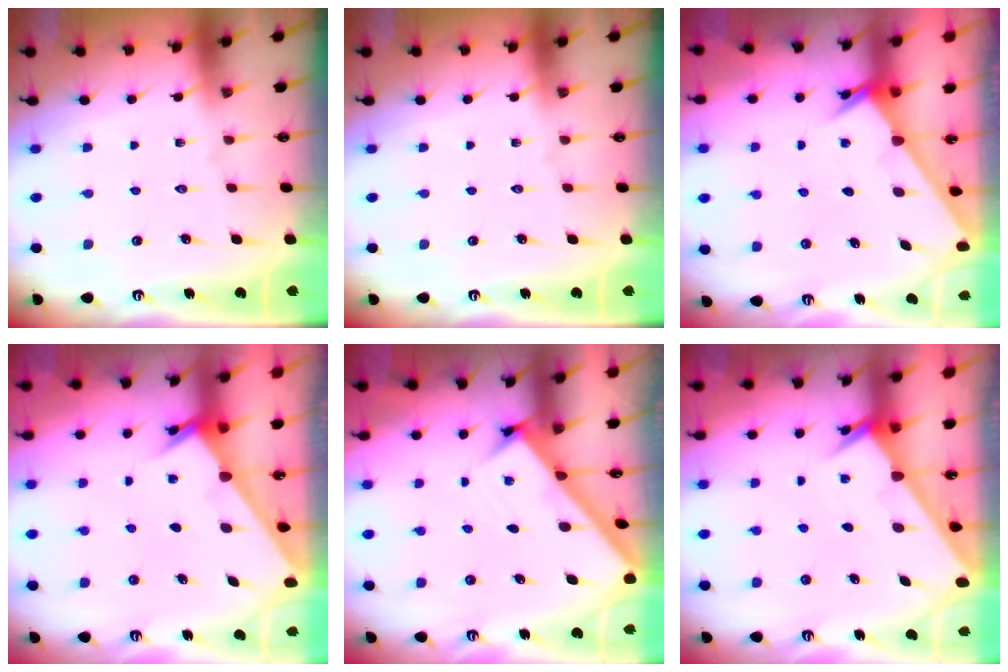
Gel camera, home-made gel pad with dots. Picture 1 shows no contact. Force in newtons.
{"total": 0.0}
{"total": 2.6, "press": 2.6, "slide": 0.2}
{"total": 2.1, "press": 2.1, "slide": 0.3}
{"total": 2.4, "press": 2.4, "slide": 0.2}
{"total": 1.9, "press": 1.9, "slide": 0.0}